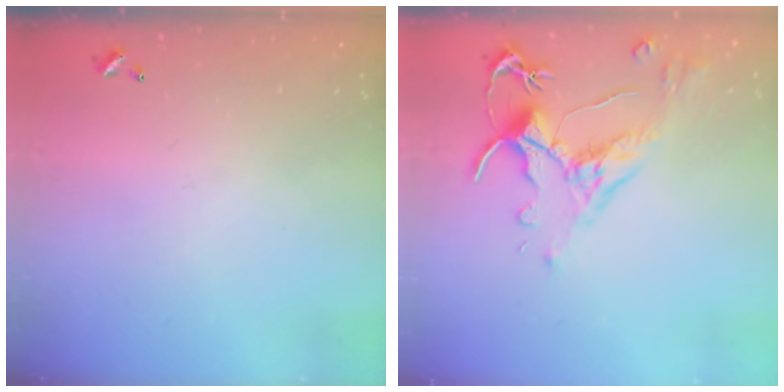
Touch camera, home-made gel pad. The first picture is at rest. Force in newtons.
{"total": 2.5, "press": 2.1, "slide": 1.4}